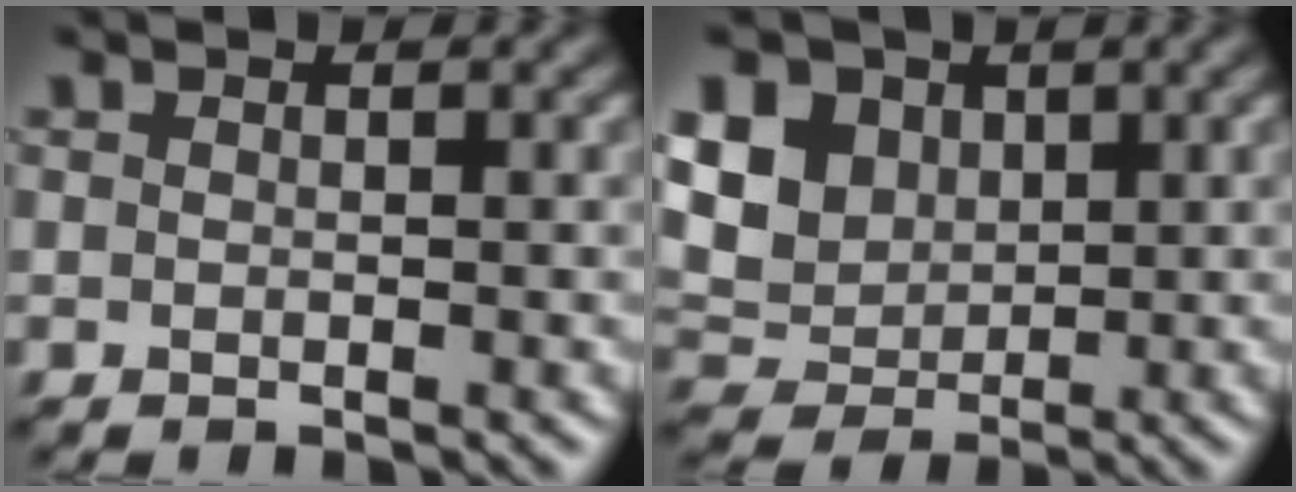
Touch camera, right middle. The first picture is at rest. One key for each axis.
{"total": 9.2, "fx": 3.4, "fy": 7.0, "fz": 4.8, "tx": -0.109, "ty": 0.024, "tz": 0.052}